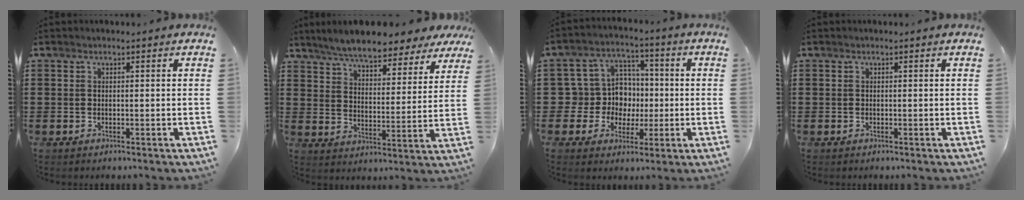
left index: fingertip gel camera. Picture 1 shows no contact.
{"total": 6.4, "force": [6.1, 0.6, 1.9], "torque": [-0.066, -0.030, 0.106]}
{"total": 8.6, "force": [0.1, 8.3, 2.3], "torque": [-0.080, 0.007, 0.007]}
{"total": 0.0}